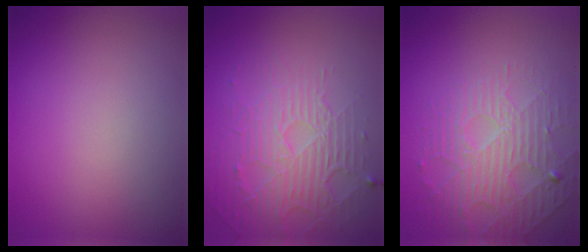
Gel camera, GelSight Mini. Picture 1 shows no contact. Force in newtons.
{"total": 5.6, "press": 3.5, "slide": 4.4}
{"total": 4.6, "press": 3.6, "slide": 3.0}